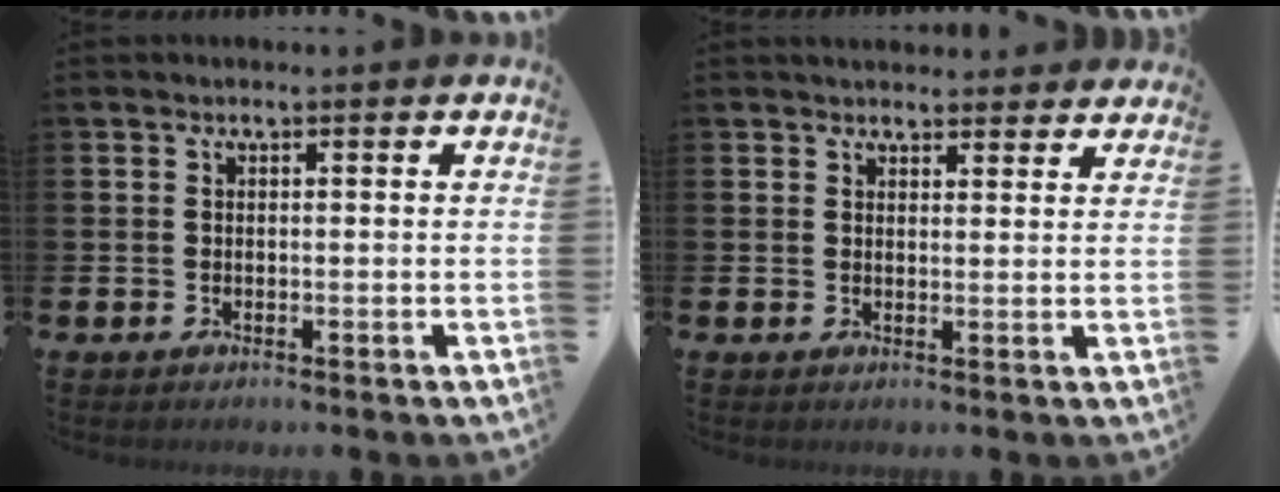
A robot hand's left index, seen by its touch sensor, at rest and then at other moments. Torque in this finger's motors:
{"motor_torque": [1.06, -1.08, 0.16, 0.01]}